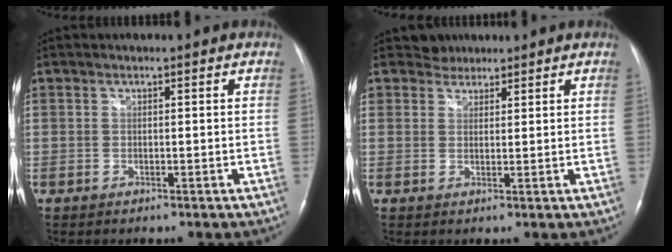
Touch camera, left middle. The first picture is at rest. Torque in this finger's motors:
{"motor_torque": [0.04, -0.02, -0.07, 0.01]}